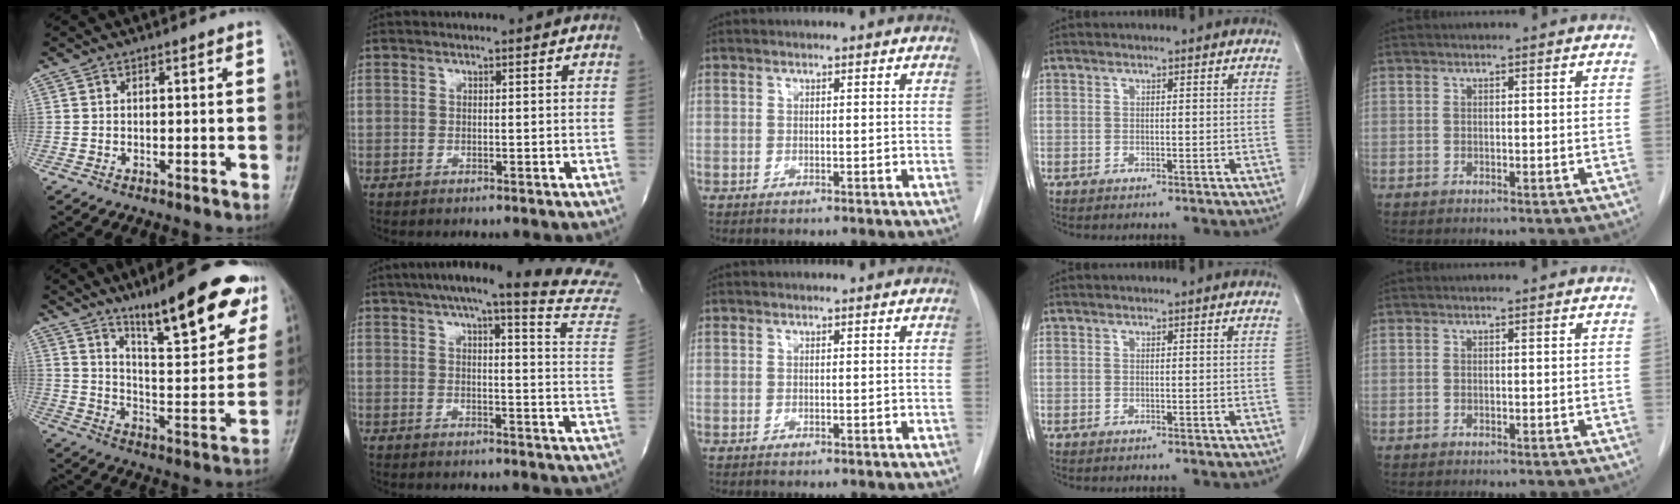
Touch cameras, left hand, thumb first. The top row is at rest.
{"thumb": {"total": 21.4, "force": [14.1, 5.3, 15.2], "torque": [-0.175, -0.065, 0.217]}, "index": {"total": 24.8, "force": [22.0, 0.1, 11.6], "torque": [-0.159, -0.071, 0.253]}}